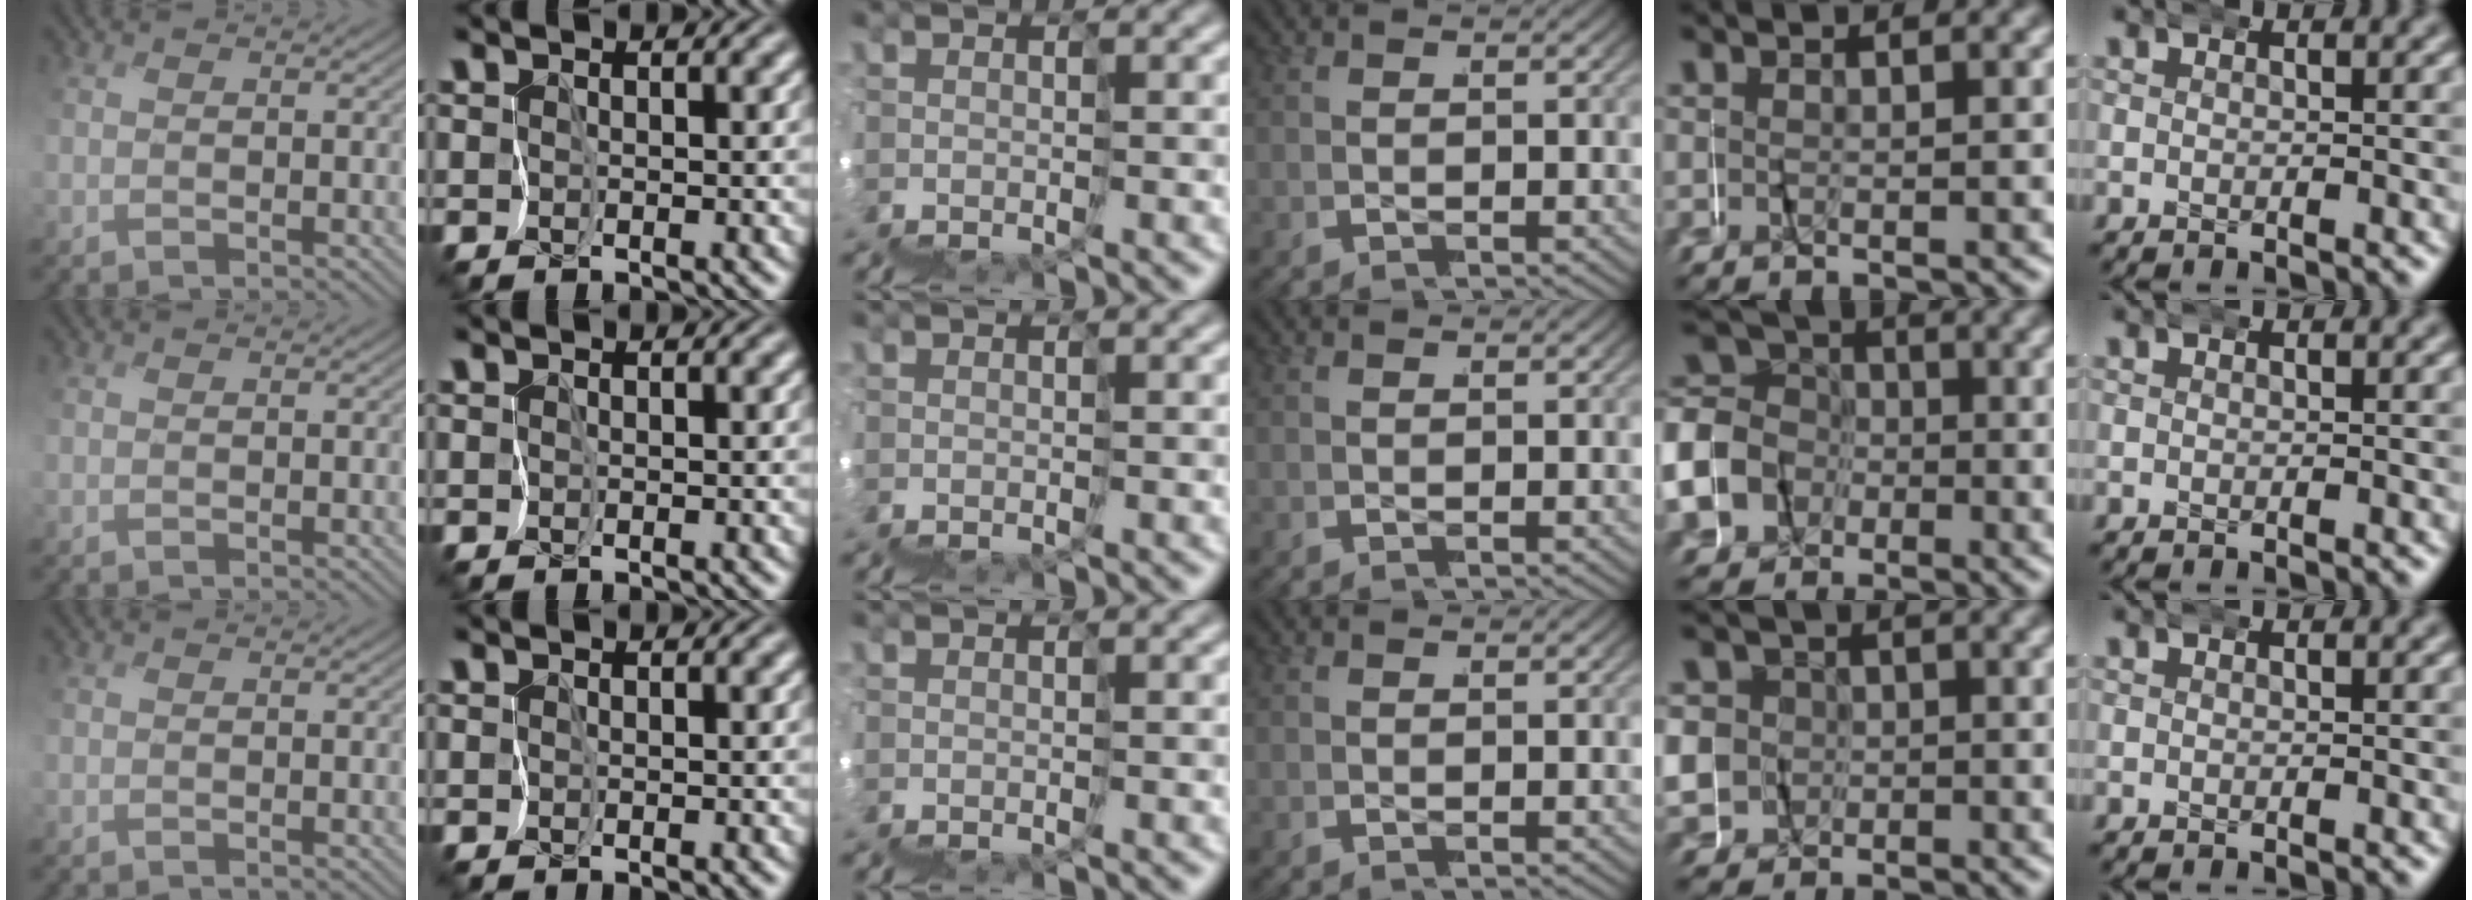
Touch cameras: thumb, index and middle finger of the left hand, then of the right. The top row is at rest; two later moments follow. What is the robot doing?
{"motion": "wrap", "object": "napkin"}